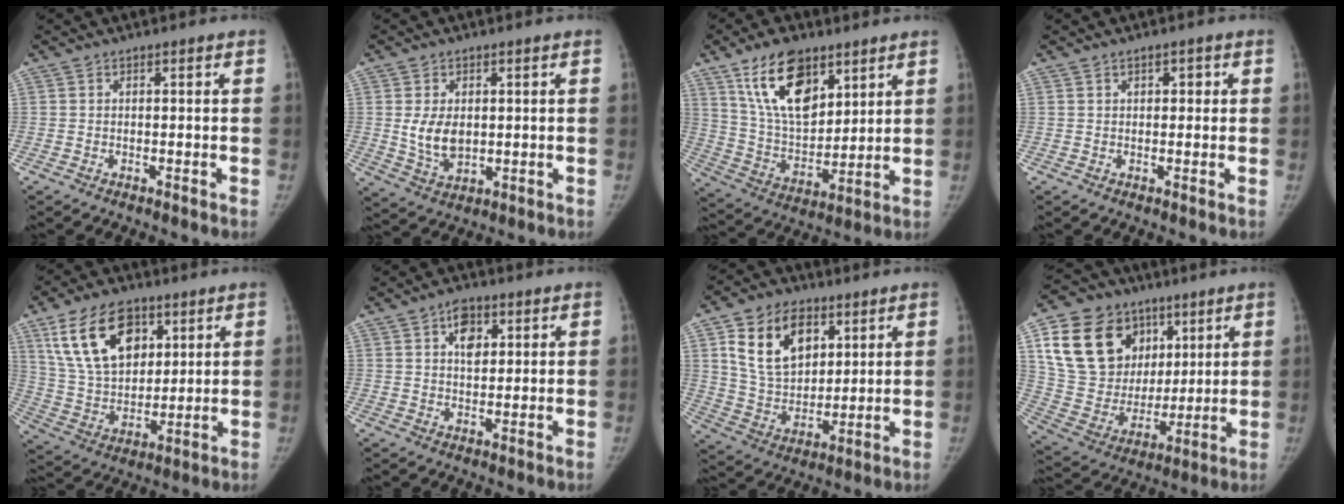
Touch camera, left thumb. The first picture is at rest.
{"total": 6.9, "force": [0.7, 4.6, 5.1], "torque": [-0.080, -0.012, 0.025]}
{"total": 16.7, "force": [9.5, 8.9, 10.5], "torque": [-0.144, -0.048, 0.183]}
{"total": 2.0, "force": [0.7, 1.4, 1.3], "torque": [-0.006, 0.001, 0.008]}
{"total": 17.8, "force": [8.4, 10.9, 11.2], "torque": [-0.167, -0.029, 0.167]}
{"total": 5.6, "force": [2.3, 3.5, 3.7], "torque": [-0.038, -0.006, 0.034]}
{"total": 16.3, "force": [6.9, 11.0, 9.9], "torque": [-0.138, -0.025, 0.137]}
{"total": 23.5, "force": [9.8, 17.6, 12.0], "torque": [-0.192, -0.006, 0.188]}